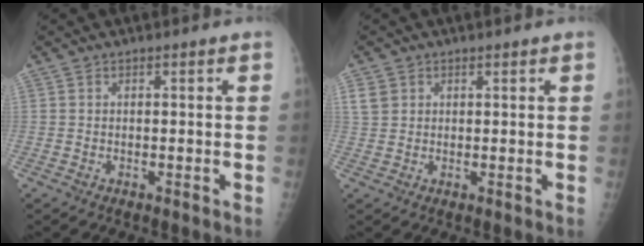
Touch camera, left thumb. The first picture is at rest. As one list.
[{"total": 3.6, "force": [1.9, 2.6, 1.4], "torque": [-0.026, 0.002, 0.046]}]